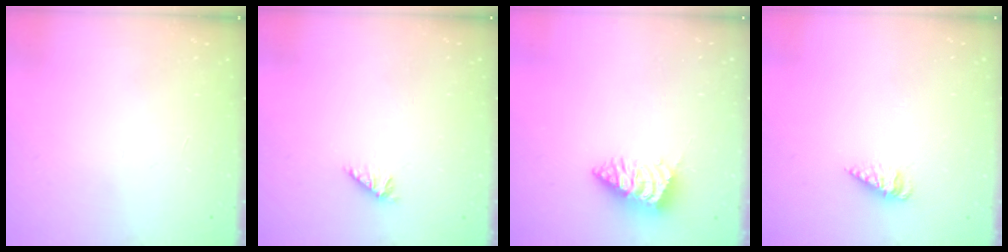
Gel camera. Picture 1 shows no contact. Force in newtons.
{"total": 1.9, "press": 1.9, "slide": 0.4}
{"total": 3.2, "press": 3.2, "slide": 0.1}
{"total": 3.0, "press": 2.9, "slide": 0.2}